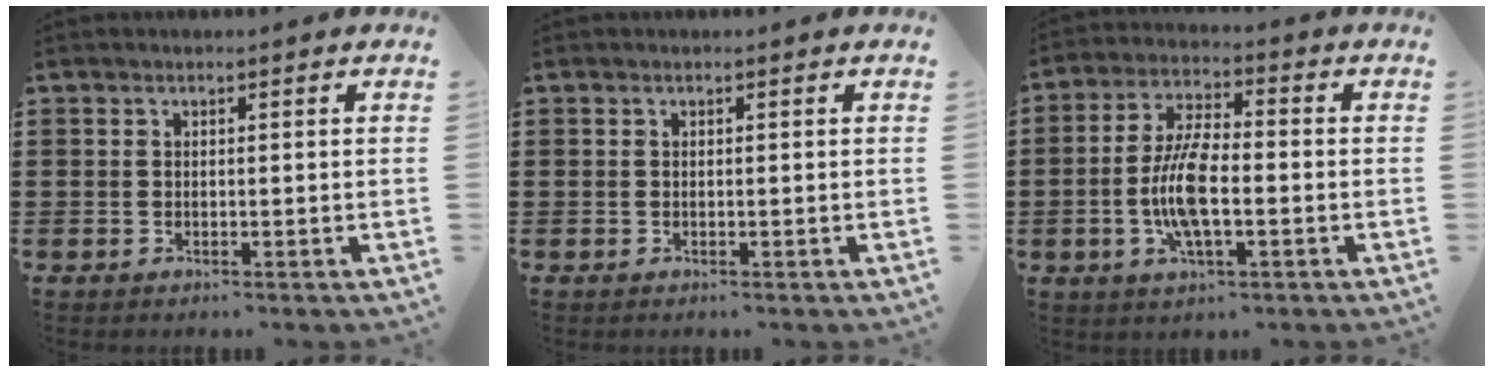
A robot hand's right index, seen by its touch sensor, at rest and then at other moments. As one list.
[{"total": 0.0}, {"total": 9.5, "force": [-1.9, 3.2, 8.7], "torque": [-0.196, -0.010, -0.040]}]